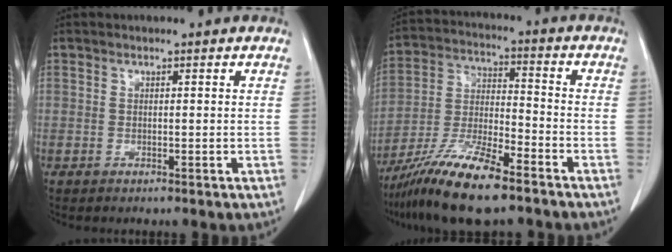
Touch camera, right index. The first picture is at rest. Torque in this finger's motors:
{"motor_torque": [0.73, -0.81, 0.60, 0.21]}